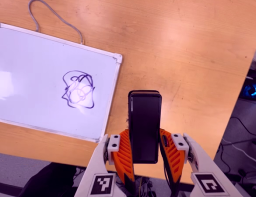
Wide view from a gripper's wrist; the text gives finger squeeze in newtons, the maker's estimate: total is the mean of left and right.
{"total": 5.6, "left": 3.6, "right": 7.6}